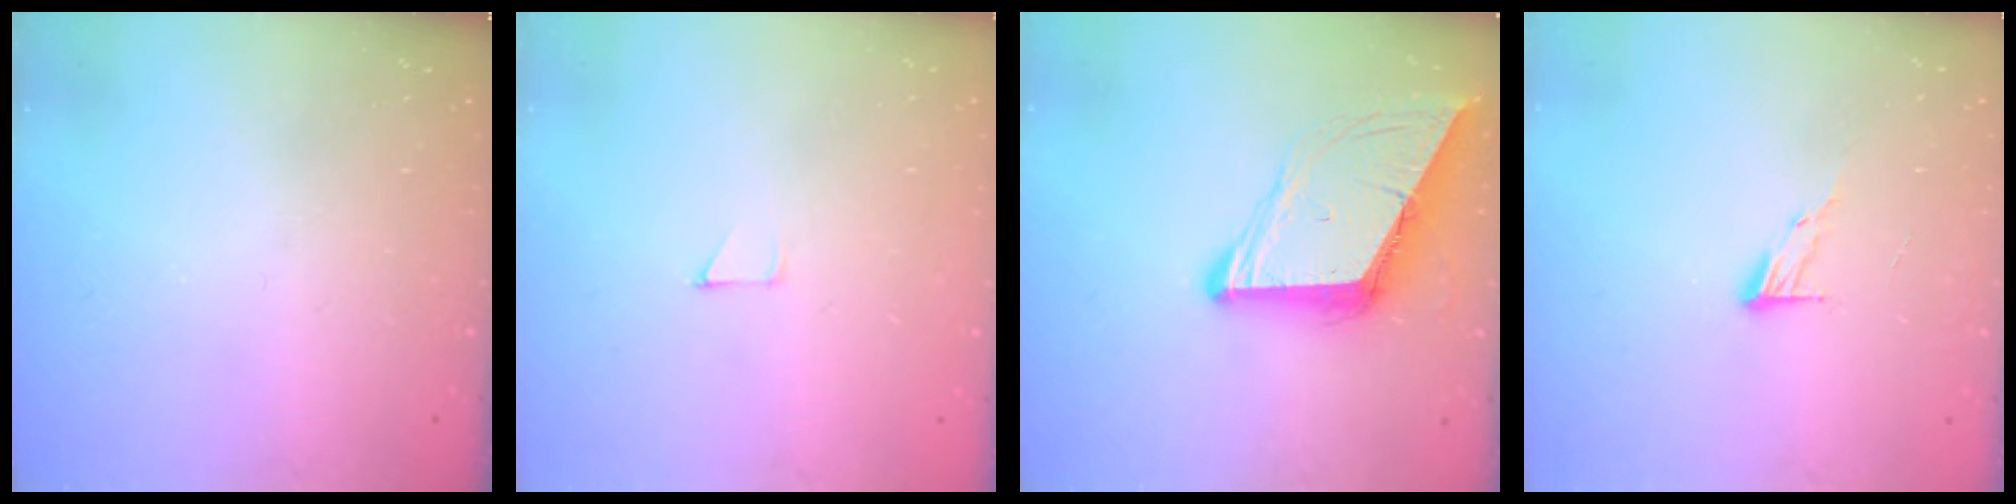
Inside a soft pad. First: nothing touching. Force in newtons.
{"total": 2.7, "press": 2.7, "slide": 0.2}
{"total": 9.1, "press": 9.1, "slide": 0.4}
{"total": 5.9, "press": 5.9, "slide": 0.6}